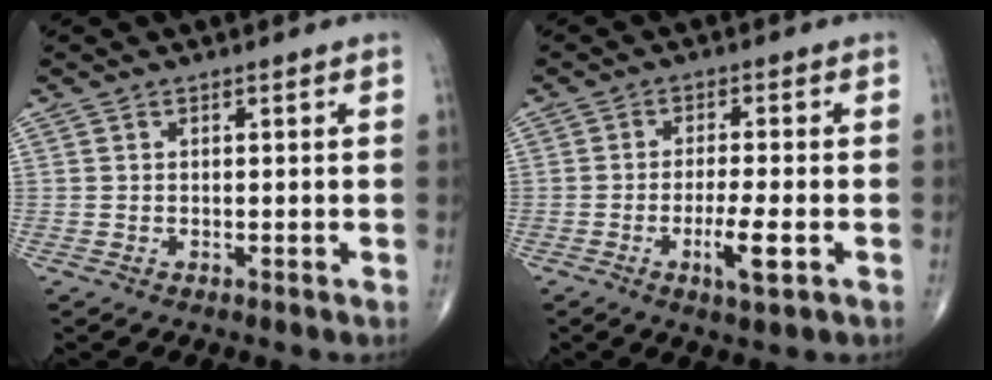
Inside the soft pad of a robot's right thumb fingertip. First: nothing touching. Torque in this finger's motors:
{"motor_torque": [-0.25, 0.17, 0.11, 0.11, 0.01]}